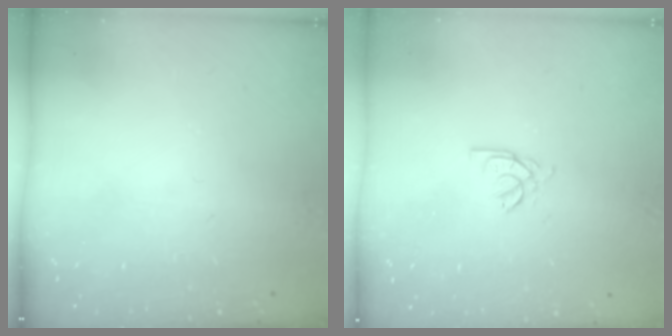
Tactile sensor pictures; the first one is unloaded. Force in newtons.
{"total": 2.2, "press": 2.2, "slide": 0.6}